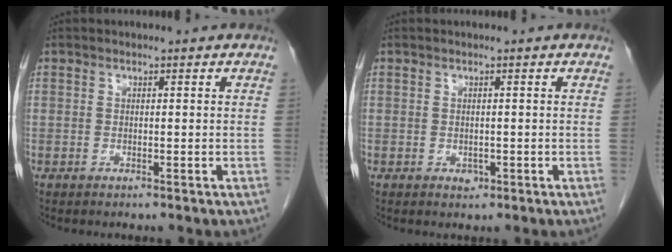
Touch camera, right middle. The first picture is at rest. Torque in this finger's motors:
{"motor_torque": [0.27, -0.02, 0.00, 0.00]}